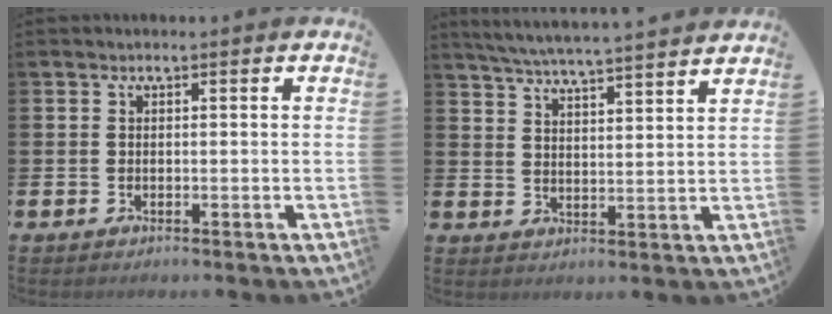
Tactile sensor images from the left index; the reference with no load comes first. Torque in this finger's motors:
{"motor_torque": [0.90, -1.23, 0.42, 0.11]}